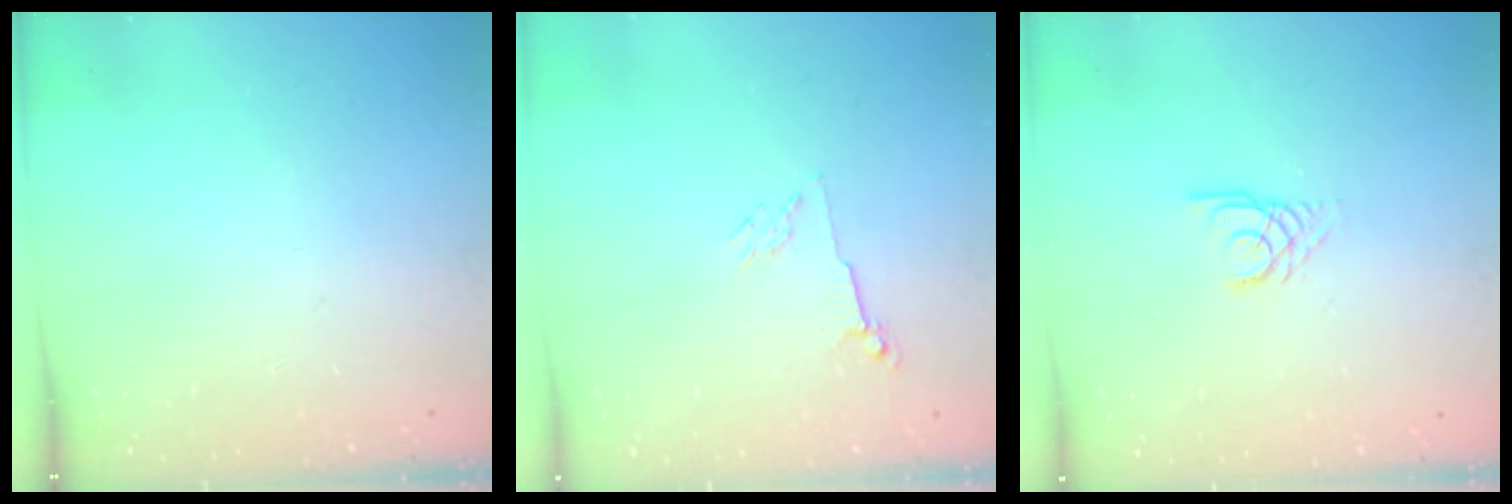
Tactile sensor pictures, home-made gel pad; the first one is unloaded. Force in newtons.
{"total": 2.8, "press": 2.7, "slide": 0.6}
{"total": 1.3, "press": 1.3, "slide": 0.2}